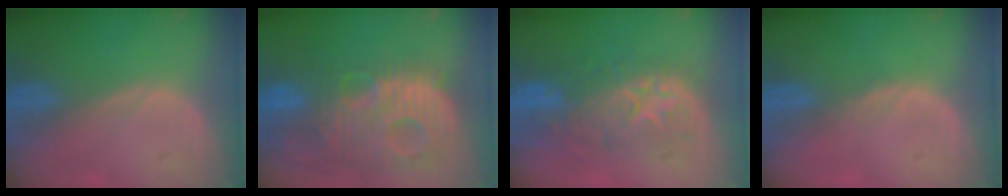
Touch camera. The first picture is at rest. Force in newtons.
{"total": 14.0, "press": 12.0, "slide": 7.1}
{"total": 8.7, "press": 8.6, "slide": 1.7}
{"total": 0.7, "press": 0.6, "slide": 0.2}